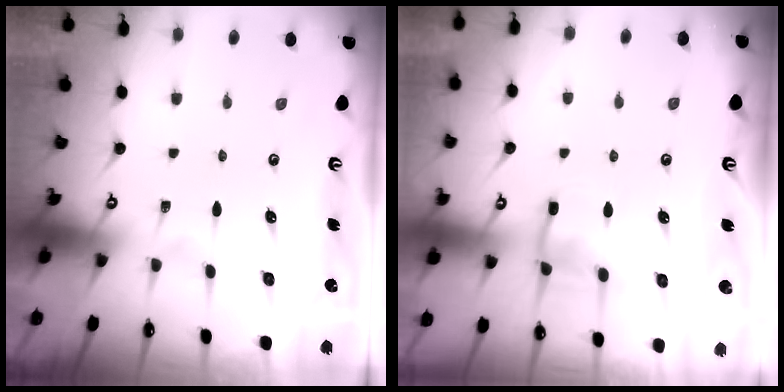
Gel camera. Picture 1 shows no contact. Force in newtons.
{"total": 10.6, "press": 10.5, "slide": 1.1}